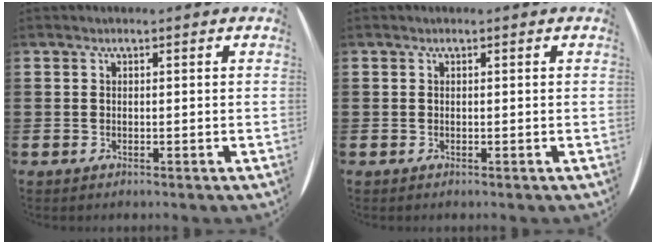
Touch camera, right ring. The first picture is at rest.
{"total": 0.0}